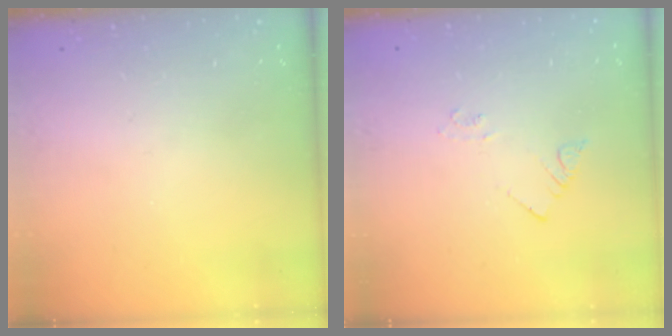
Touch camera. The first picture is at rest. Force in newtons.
{"total": 2.1, "press": 2.1, "slide": 0.3}